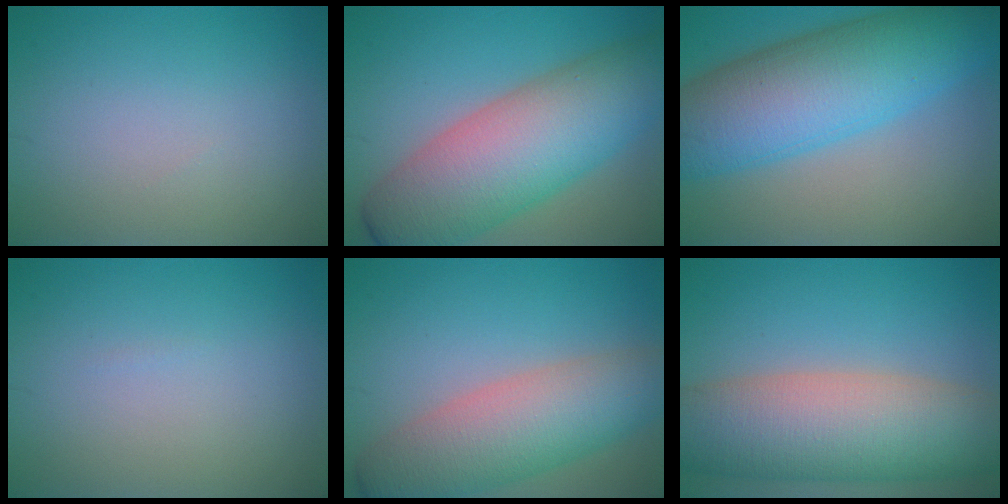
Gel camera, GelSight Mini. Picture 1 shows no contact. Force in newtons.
{"total": 12.0, "press": 12.0, "slide": 0.5}
{"total": 12.1, "press": 12.1, "slide": 0.4}
{"total": 0.0}
{"total": 8.2, "press": 8.2, "slide": 0.6}
{"total": 11.8, "press": 11.8, "slide": 1.1}